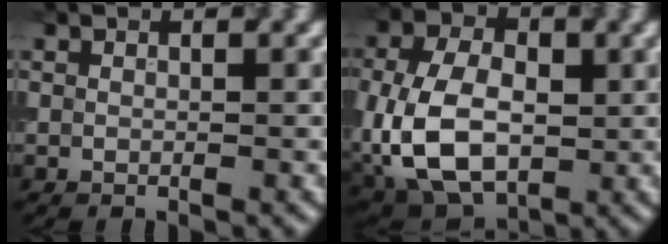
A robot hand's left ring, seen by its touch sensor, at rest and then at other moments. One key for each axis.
{"total": 10.2, "fx": -1.3, "fy": 6.9, "fz": 7.3, "tx": -0.163, "ty": -0.005, "tz": -0.029}